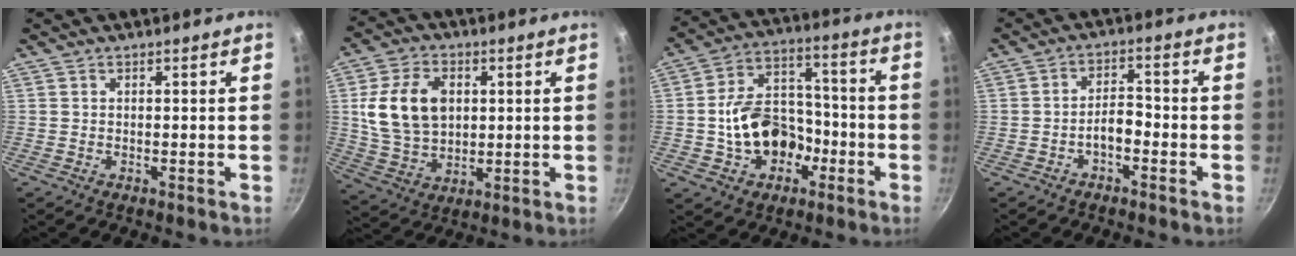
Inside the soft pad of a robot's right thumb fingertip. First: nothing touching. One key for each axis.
{"total": 14.3, "fx": 2.6, "fy": 10.0, "fz": 9.8, "tx": -0.165, "ty": -0.006, "tz": 0.054}
{"total": 14.6, "fx": -3.8, "fy": 11.1, "fz": 8.8, "tx": -0.113, "ty": 0.057, "tz": -0.061}
{"total": 4.1, "fx": -2.2, "fy": 1.9, "fz": 2.9, "tx": -0.038, "ty": 0.030, "tz": -0.039}